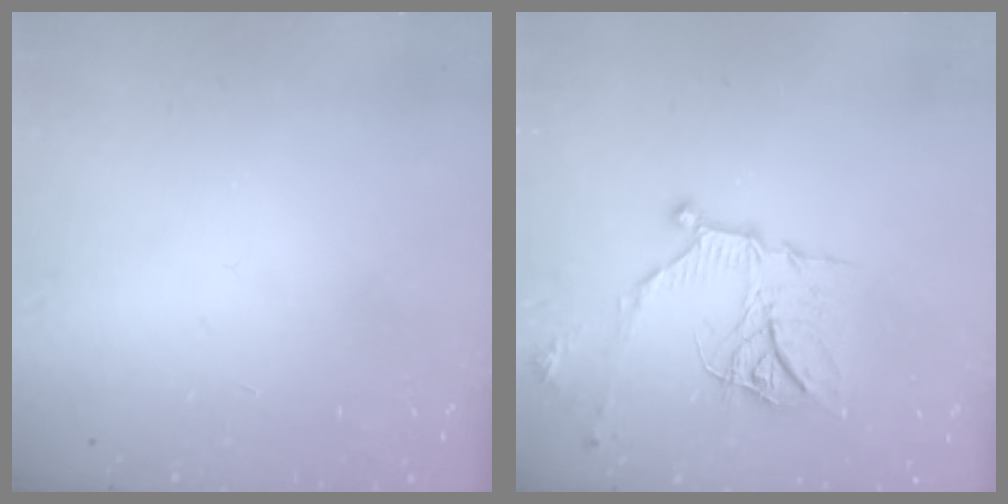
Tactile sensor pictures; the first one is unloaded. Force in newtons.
{"total": 14.7, "press": 14.7, "slide": 0.2}